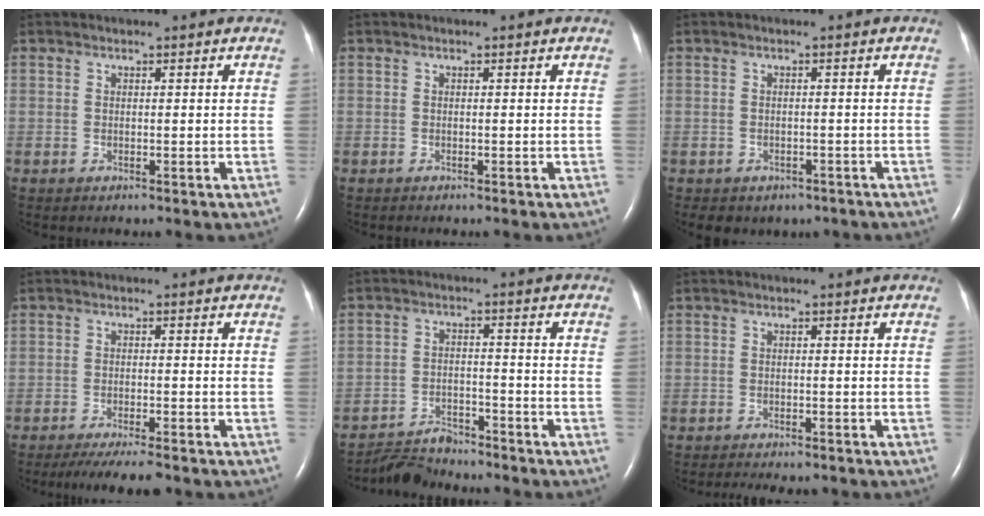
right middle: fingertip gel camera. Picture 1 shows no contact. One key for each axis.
{"total": 0.0}
{"total": 6.0, "fx": -4.4, "fy": 3.8, "fz": 1.6, "tx": -0.019, "ty": 0.013, "tz": -0.047}
{"total": 7.1, "fx": -6.0, "fy": 0.7, "fz": 3.9, "tx": -0.054, "ty": -0.014, "tz": -0.092}
{"total": 5.2, "fx": -5.1, "fy": 0.8, "fz": -0.3, "tx": 0.000, "ty": -0.007, "tz": -0.088}
{"total": 6.6, "fx": -5.8, "fy": 1.8, "fz": 2.7, "tx": -0.036, "ty": -0.004, "tz": -0.073}